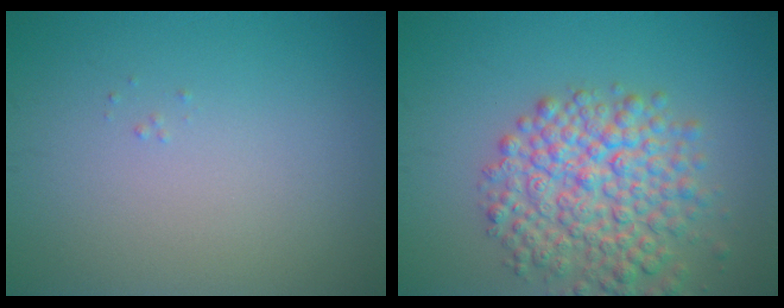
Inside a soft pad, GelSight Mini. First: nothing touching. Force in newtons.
{"total": 7.0, "press": 7.0, "slide": 0.3}